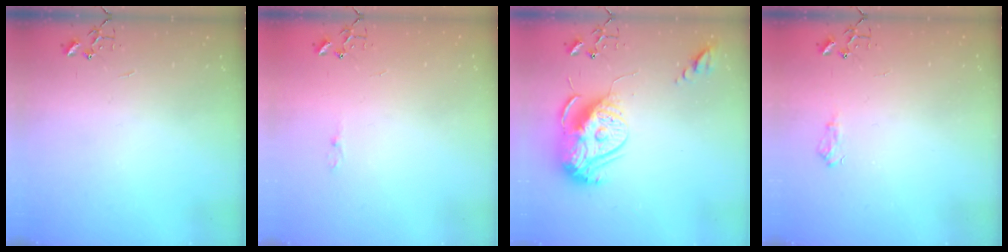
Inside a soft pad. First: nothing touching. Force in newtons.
{"total": 2.7, "press": 2.7, "slide": 0.4}
{"total": 17.1, "press": 17.1, "slide": 1.7}
{"total": 7.8, "press": 7.8, "slide": 0.9}